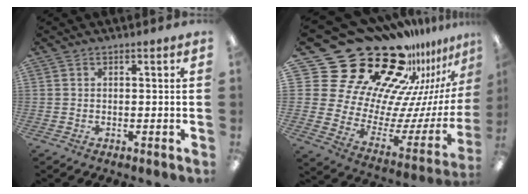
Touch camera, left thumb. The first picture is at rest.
{"total": 32.8, "force": [23.6, 17.2, 14.8], "torque": [-0.215, -0.231, 0.474]}